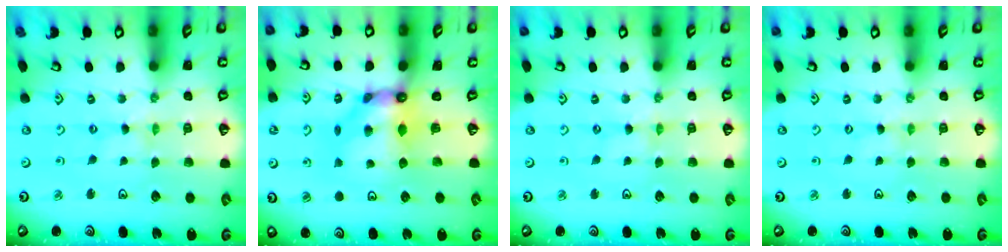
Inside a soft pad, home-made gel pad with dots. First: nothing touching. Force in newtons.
{"total": 8.5, "press": 8.5, "slide": 0.6}
{"total": 0.8, "press": 0.8, "slide": 0.2}
{"total": 0.0}